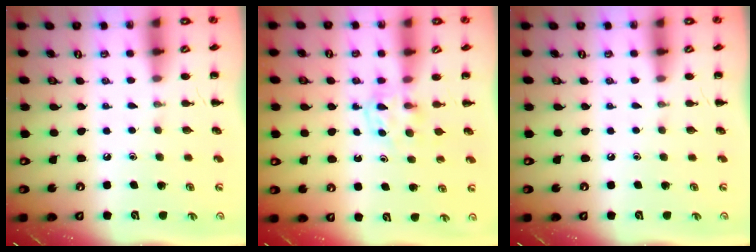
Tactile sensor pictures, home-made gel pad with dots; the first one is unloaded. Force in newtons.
{"total": 4.0, "press": 3.8, "slide": 1.3}
{"total": 0.0}